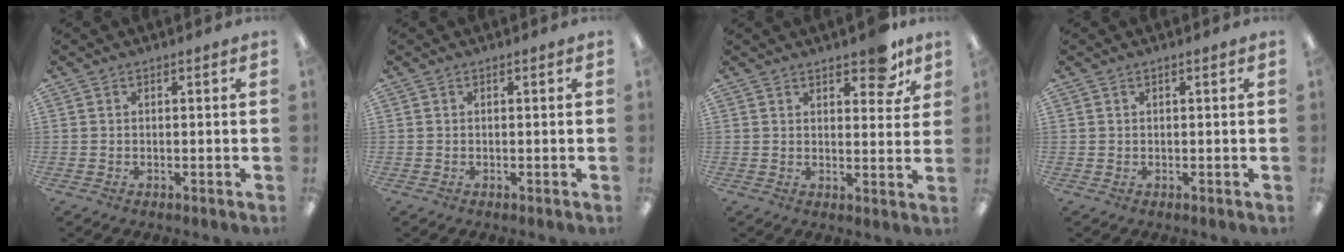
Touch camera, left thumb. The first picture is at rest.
{"total": 0.0}
{"total": 7.8, "force": [5.5, 3.3, 4.5], "torque": [-0.036, -0.033, 0.088]}
{"total": 0.0}